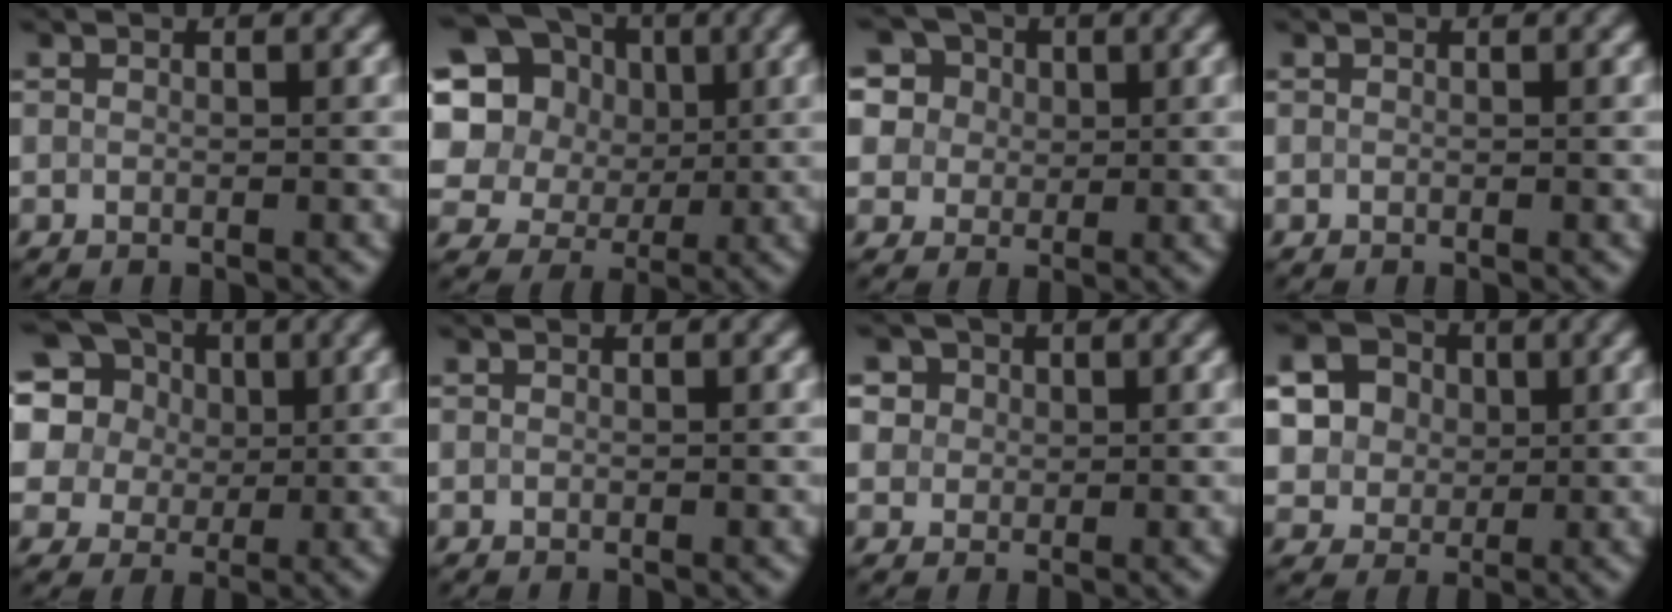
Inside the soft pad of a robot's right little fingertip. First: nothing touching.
{"total": 16.6, "force": [6.4, 13.5, 7.1], "torque": [-0.194, 0.042, 0.102]}
{"total": 12.9, "force": [6.9, 9.2, 5.8], "torque": [-0.148, 0.053, 0.097]}
{"total": 0.0}
{"total": 17.5, "force": [7.7, 13.9, 7.4], "torque": [-0.208, 0.052, 0.116]}
{"total": 0.0}
{"total": 7.0, "force": [3.8, 5.1, 3.0], "torque": [-0.061, 0.029, 0.036]}
{"total": 8.4, "force": [2.8, 6.8, 4.0], "torque": [-0.090, 0.027, 0.035]}